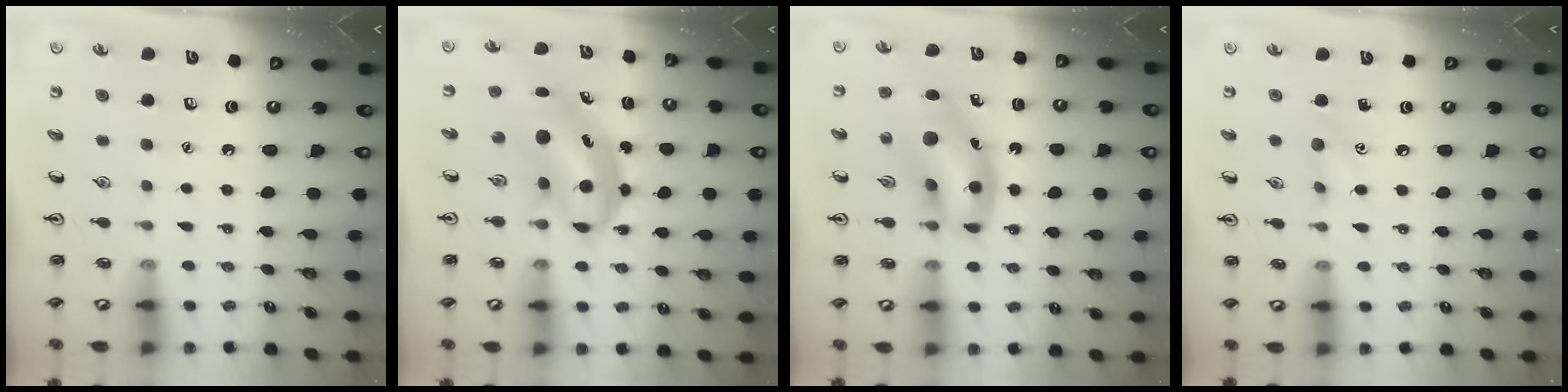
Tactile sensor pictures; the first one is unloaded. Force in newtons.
{"total": 5.1, "press": 4.9, "slide": 1.3}
{"total": 12.8, "press": 12.4, "slide": 3.5}
{"total": 6.1, "press": 5.8, "slide": 1.6}